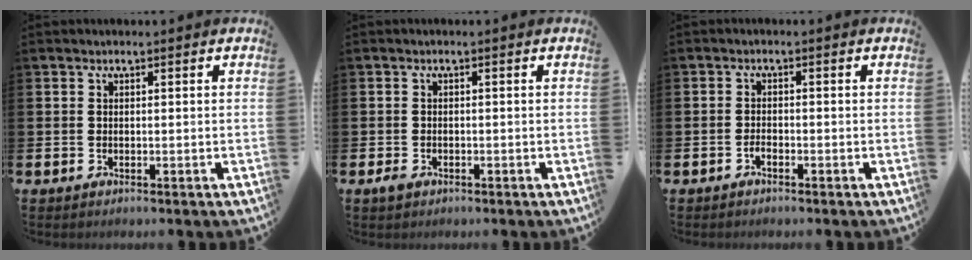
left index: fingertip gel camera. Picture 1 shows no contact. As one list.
[{"total": 1.2, "force": [-0.6, 0.9, 0.7], "torque": [-0.017, 0.004, -0.013]}, {"total": 1.0, "force": [-0.8, 0.3, 0.5], "torque": [-0.018, -0.001, -0.014]}]